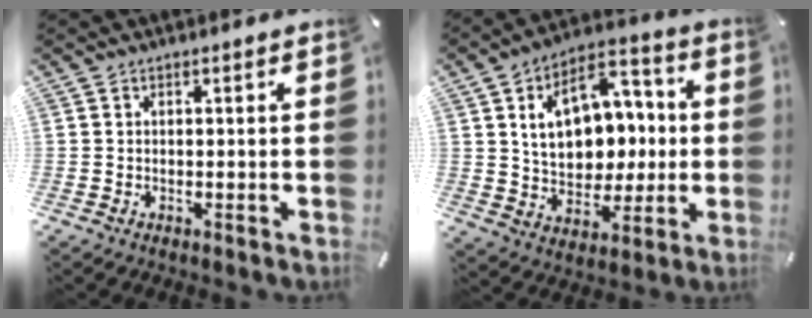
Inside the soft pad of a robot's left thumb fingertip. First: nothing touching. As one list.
[{"total": 15.9, "force": [2.8, 12.3, 9.7], "torque": [-0.151, -0.005, 0.058]}]